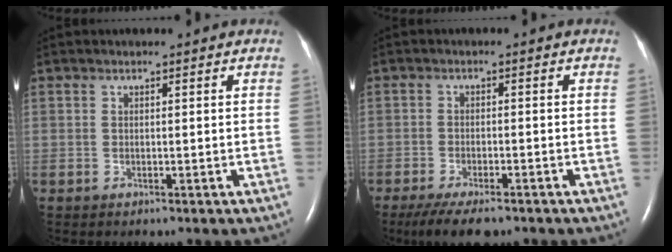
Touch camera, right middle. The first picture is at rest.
{"total": 7.4, "force": [-5.6, 2.2, 4.4], "torque": [-0.074, -0.014, -0.090]}